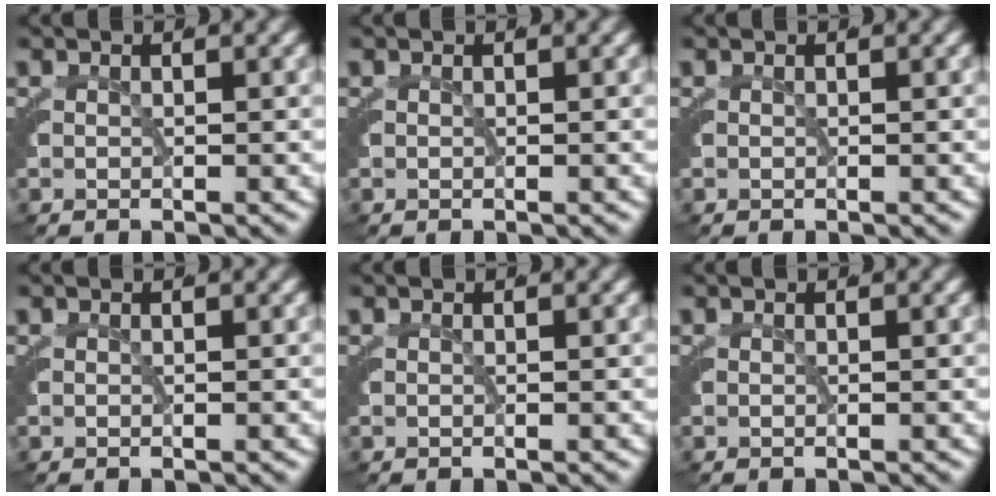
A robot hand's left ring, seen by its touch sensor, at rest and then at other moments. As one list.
[{"total": 0.0}, {"total": 0.0}, {"total": 0.0}, {"total": 0.0}, {"total": 0.0}]